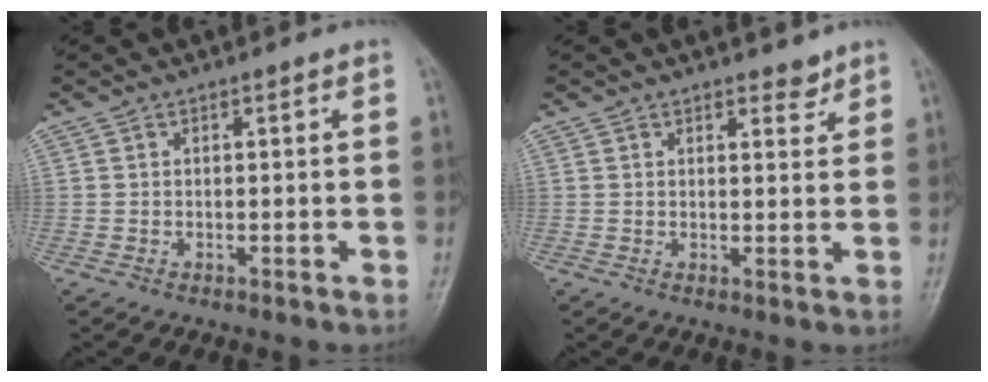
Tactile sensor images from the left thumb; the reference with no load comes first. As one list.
[{"total": 2.6, "force": [2.1, 1.1, 1.0], "torque": [0.001, -0.014, 0.027]}]